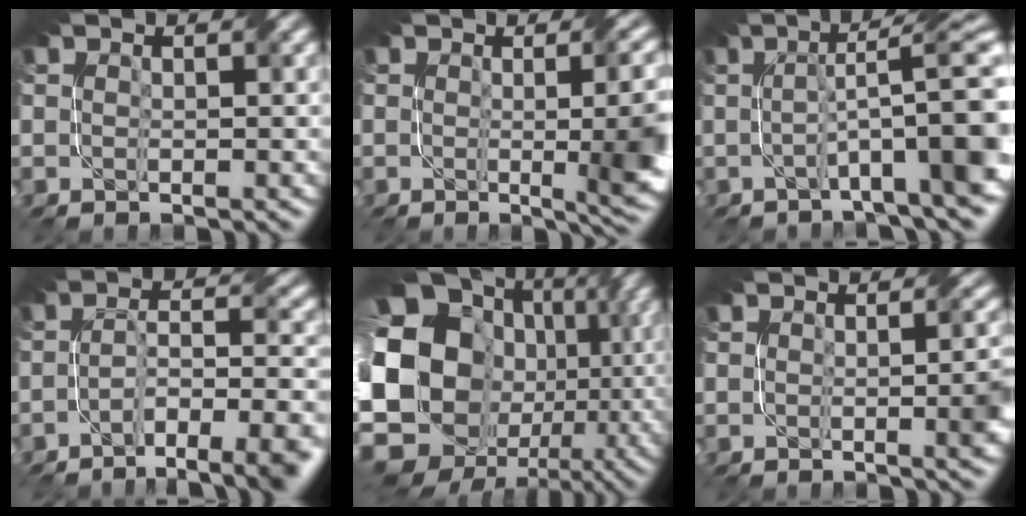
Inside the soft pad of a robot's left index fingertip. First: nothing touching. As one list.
[{"total": 10.8, "force": [-0.2, 4.3, 9.9], "torque": [-0.072, 0.001, 0.000]}, {"total": 10.9, "force": [-1.0, 2.3, 10.6], "torque": [-0.132, 0.023, -0.018]}, {"total": 8.3, "force": [-4.8, 2.2, 6.4], "torque": [-0.093, 0.003, -0.074]}, {"total": 22.2, "force": [-1.3, 18.2, 12.6], "torque": [-0.231, -0.001, -0.064]}, {"total": 3.4, "force": [-0.3, 1.1, 3.2], "torque": [-0.033, 0.005, -0.005]}]